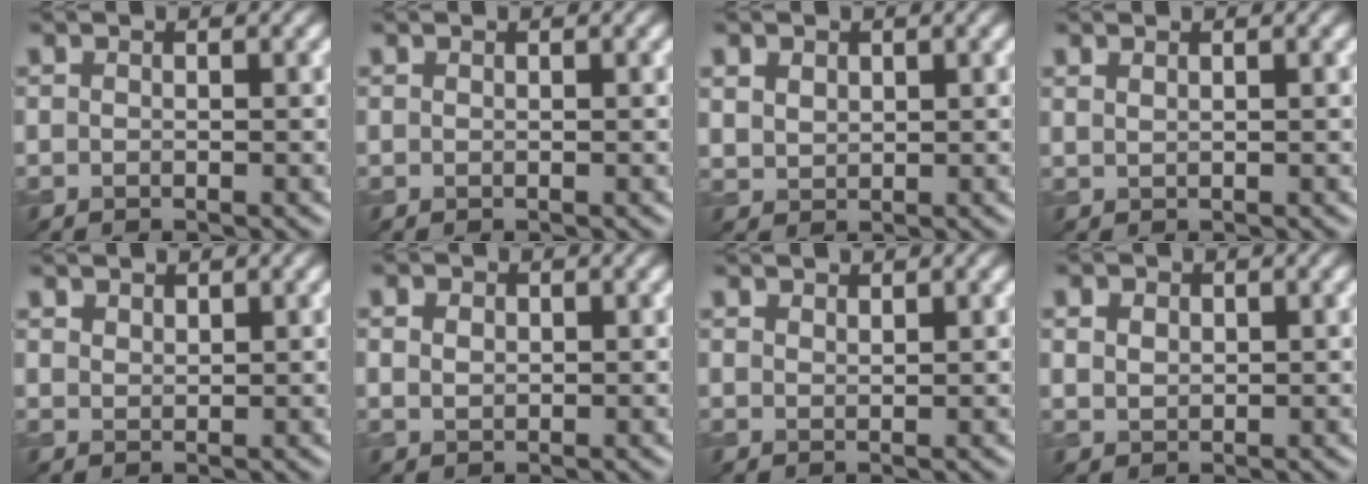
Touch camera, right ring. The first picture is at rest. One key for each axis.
{"total": 0.0}
{"total": 2.2, "fx": 1.2, "fy": 1.5, "fz": 0.9, "tx": -0.023, "ty": 0.000, "tz": 0.027}
{"total": 0.7, "fx": 0.6, "fy": 0.2, "fz": 0.3, "tx": -0.007, "ty": 0.001, "tz": 0.014}
{"total": 1.3, "fx": 1.1, "fy": 0.5, "fz": 0.2, "tx": -0.008, "ty": 0.000, "tz": 0.024}
{"total": 2.2, "fx": 0.9, "fy": 1.6, "fz": 1.2, "tx": -0.027, "ty": 0.010, "tz": 0.009}
{"total": 1.1, "fx": 1.0, "fy": 0.2, "fz": 0.2, "tx": -0.006, "ty": 0.000, "tz": 0.019}
{"total": 2.7, "fx": 1.3, "fy": 1.9, "fz": 1.3, "tx": -0.037, "ty": 0.011, "tz": 0.021}